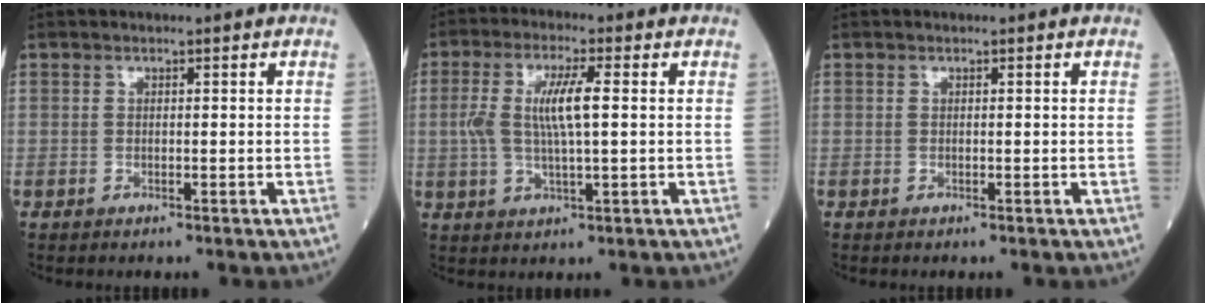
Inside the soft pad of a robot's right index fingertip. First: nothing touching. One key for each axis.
{"total": 7.5, "fx": 0.7, "fy": 1.3, "fz": 7.3, "tx": -0.157, "ty": 0.008, "tz": 0.014}
{"total": 0.0}